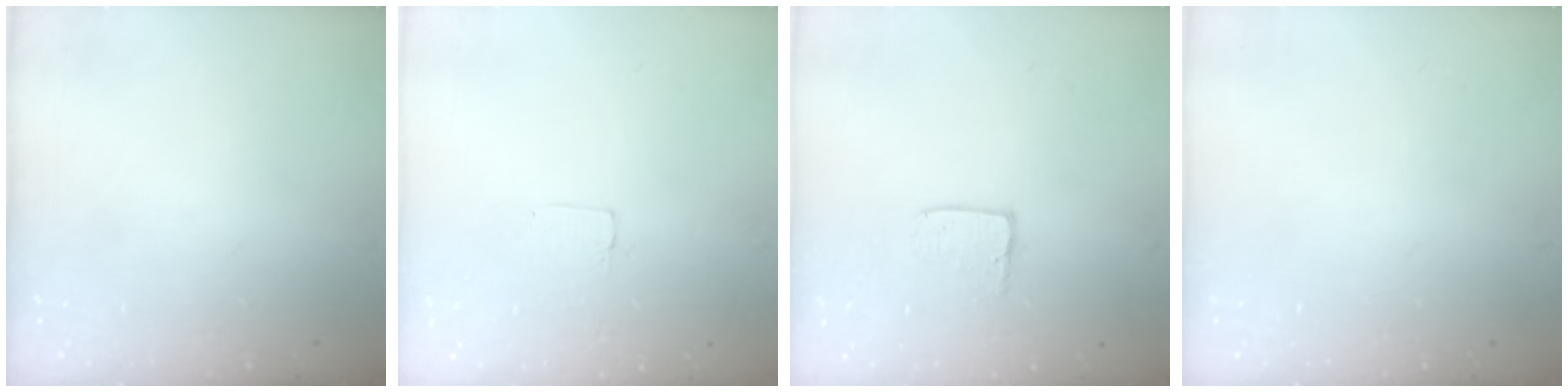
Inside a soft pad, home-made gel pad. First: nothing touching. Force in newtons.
{"total": 2.0, "press": 2.0, "slide": 0.0}
{"total": 4.0, "press": 4.0, "slide": 0.4}
{"total": 0.0}